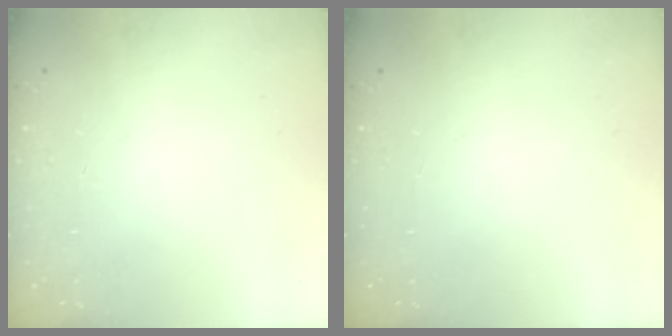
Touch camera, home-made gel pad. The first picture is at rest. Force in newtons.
{"total": 0.0}